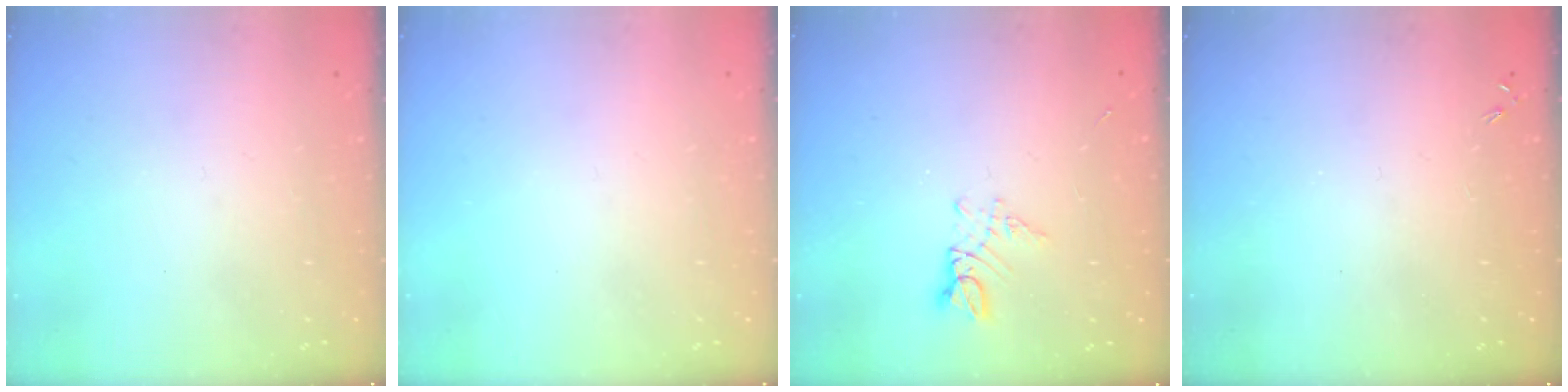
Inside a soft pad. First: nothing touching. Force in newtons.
{"total": 0.0}
{"total": 3.7, "press": 3.7, "slide": 0.5}
{"total": 0.0}